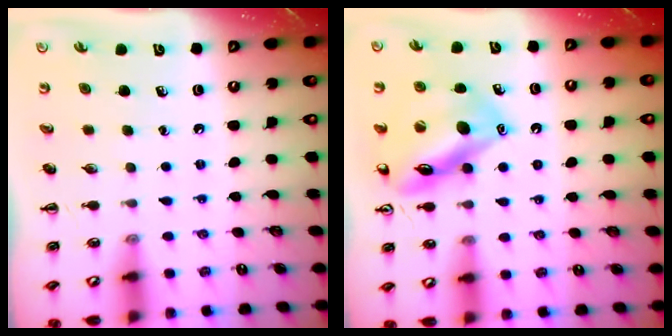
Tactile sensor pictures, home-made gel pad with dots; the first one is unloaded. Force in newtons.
{"total": 14.4, "press": 14.3, "slide": 1.6}